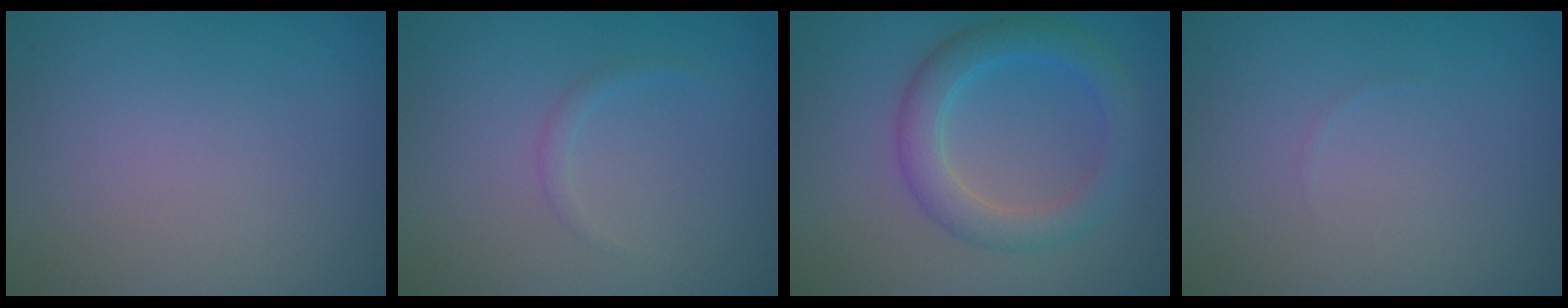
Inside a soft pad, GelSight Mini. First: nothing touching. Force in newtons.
{"total": 0.8, "press": 0.7, "slide": 0.1}
{"total": 3.9, "press": 3.9, "slide": 0.1}
{"total": 0.0}